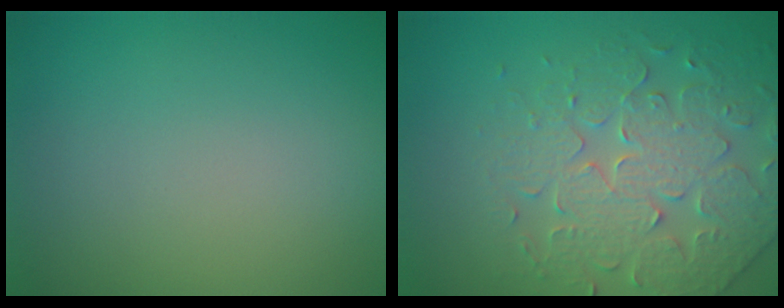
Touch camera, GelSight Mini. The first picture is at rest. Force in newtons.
{"total": 4.6, "press": 4.6, "slide": 0.5}